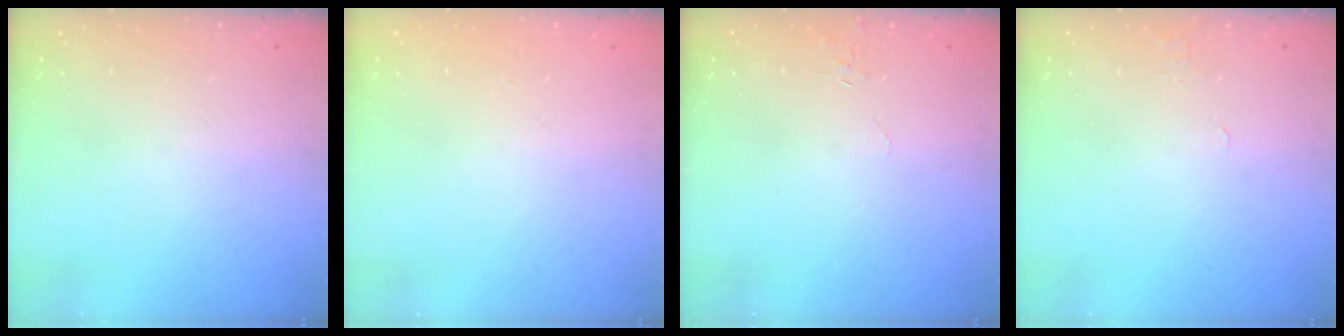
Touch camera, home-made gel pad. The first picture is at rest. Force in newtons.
{"total": 0.0}
{"total": 4.6, "press": 4.5, "slide": 0.4}
{"total": 4.3, "press": 4.3, "slide": 0.3}